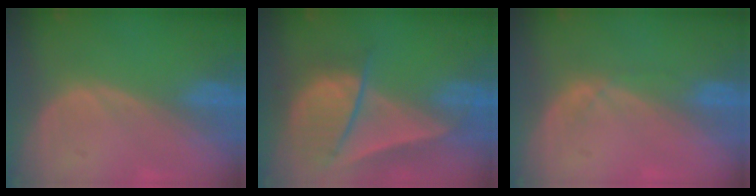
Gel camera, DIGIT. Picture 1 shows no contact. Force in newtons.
{"total": 9.1, "press": 7.9, "slide": 4.5}
{"total": 1.7, "press": 1.5, "slide": 0.8}